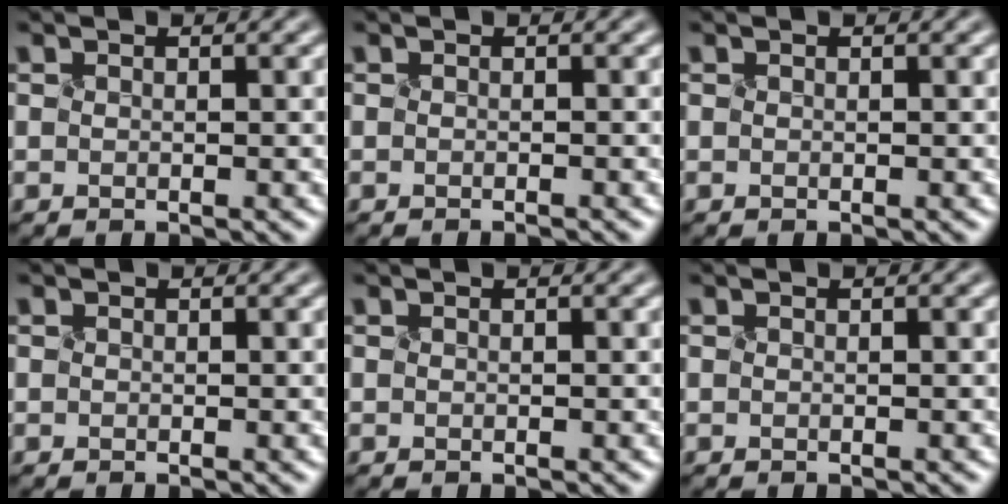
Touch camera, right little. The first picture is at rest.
{"total": 0.8, "force": [-0.7, -0.2, -0.3], "torque": [0.021, -0.003, -0.017]}
{"total": 0.0}
{"total": 0.0}
{"total": 0.0}
{"total": 0.0}